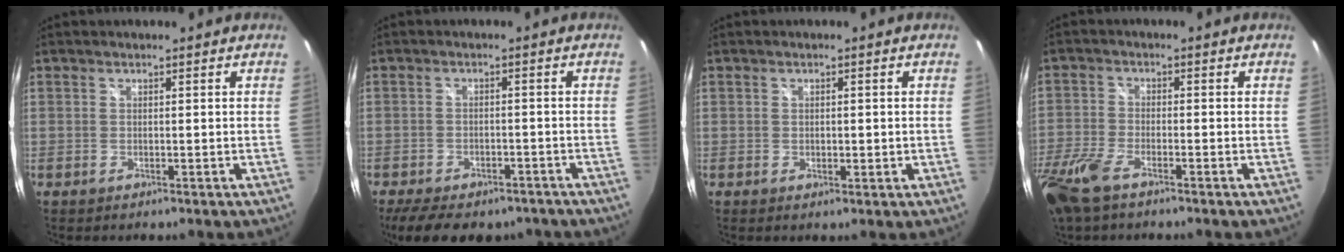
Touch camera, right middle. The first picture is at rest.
{"total": 13.5, "force": [-10.4, 5.7, 6.5], "torque": [-0.137, -0.021, -0.145]}
{"total": 1.5, "force": [-0.1, 0.9, 1.2], "torque": [-0.015, 0.001, -0.001]}
{"total": 10.8, "force": [-7.0, 4.2, 7.0], "torque": [-0.177, -0.033, -0.145]}